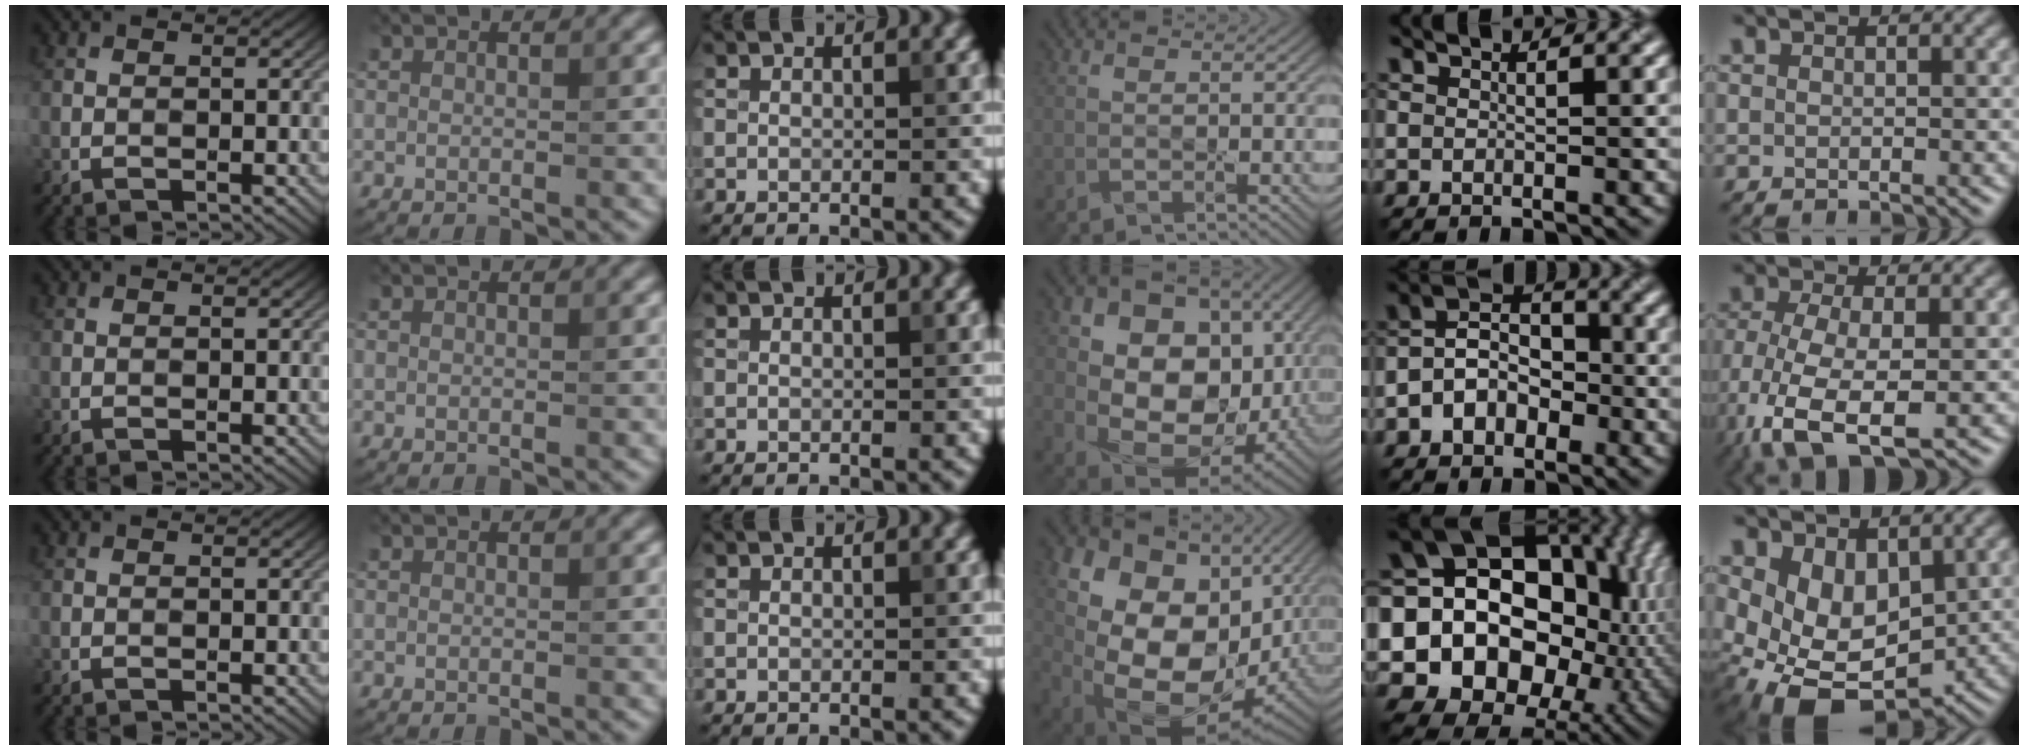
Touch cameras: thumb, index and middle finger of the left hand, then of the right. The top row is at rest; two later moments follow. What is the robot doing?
{"motion": "wipe", "object": "laptop"}